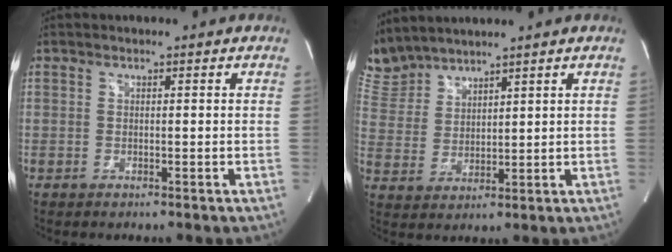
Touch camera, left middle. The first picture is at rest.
{"total": 7.0, "force": [6.9, 1.0, 0.3], "torque": [-0.029, 0.016, 0.157]}